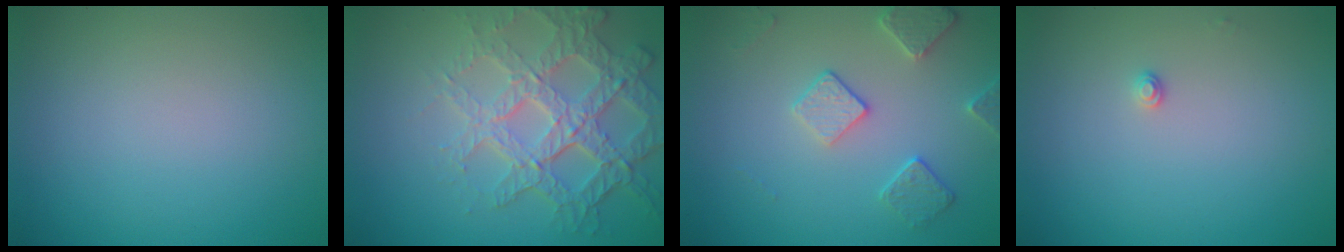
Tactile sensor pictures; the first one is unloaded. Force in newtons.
{"total": 6.7, "press": 5.2, "slide": 4.2}
{"total": 2.8, "press": 2.7, "slide": 0.6}
{"total": 0.8, "press": 0.8, "slide": 0.0}